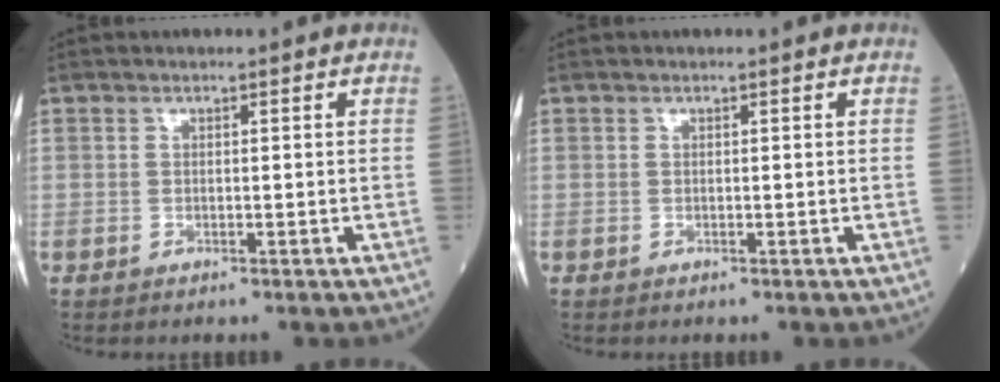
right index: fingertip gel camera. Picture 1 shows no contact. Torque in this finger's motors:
{"motor_torque": [0.00, 0.00, 0.00, 0.01]}